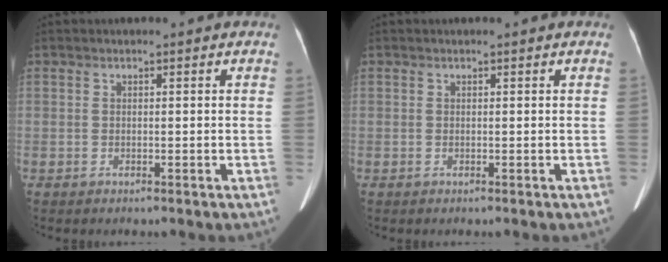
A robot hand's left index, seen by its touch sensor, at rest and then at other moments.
{"total": 0.0}